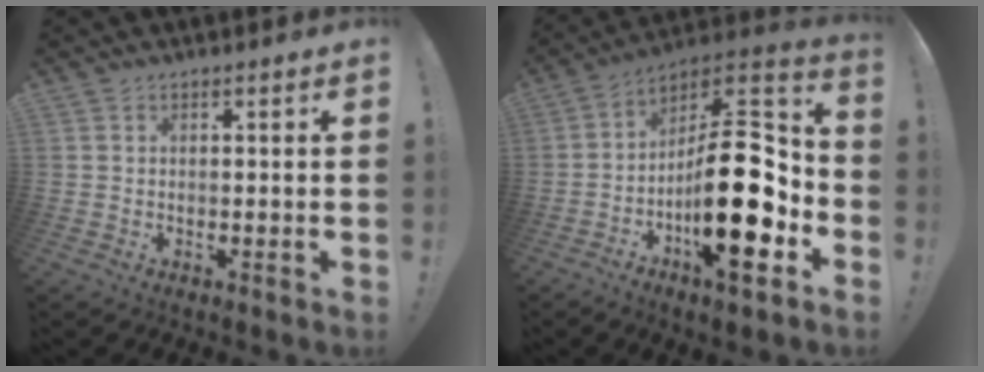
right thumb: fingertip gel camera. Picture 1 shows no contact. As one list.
[{"total": 25.2, "force": [-5.9, 9.8, 22.5], "torque": [-0.359, 0.028, -0.087]}]